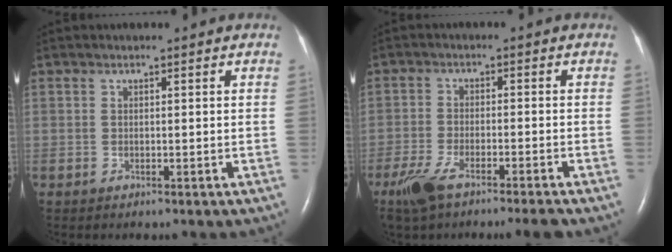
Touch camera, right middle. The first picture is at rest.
{"total": 7.8, "force": [-5.9, 0.6, 5.1], "torque": [-0.097, -0.017, -0.106]}